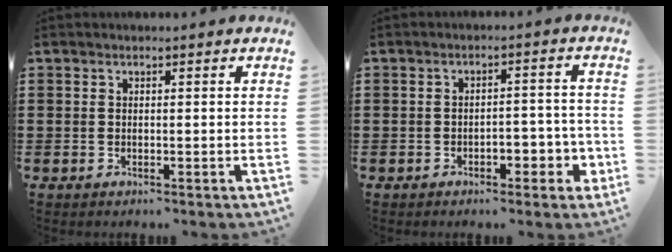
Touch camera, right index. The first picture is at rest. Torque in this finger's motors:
{"motor_torque": [0.13, -0.11, 0.07, 0.04]}